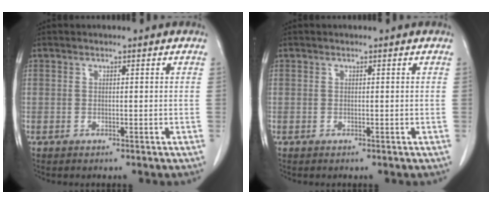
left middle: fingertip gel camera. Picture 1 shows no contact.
{"total": 0.0}